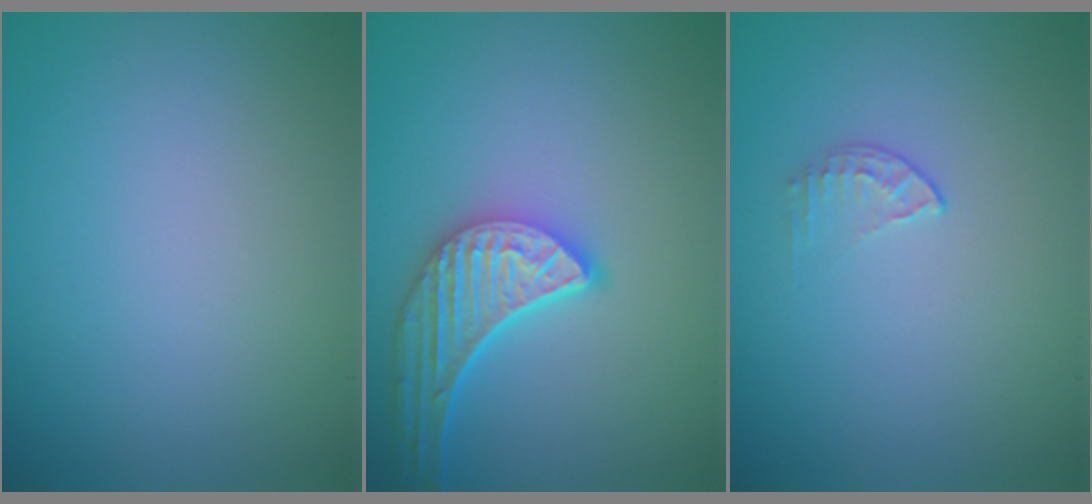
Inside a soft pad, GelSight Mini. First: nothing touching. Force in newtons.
{"total": 5.2, "press": 4.3, "slide": 3.0}
{"total": 0.8, "press": 0.6, "slide": 0.6}